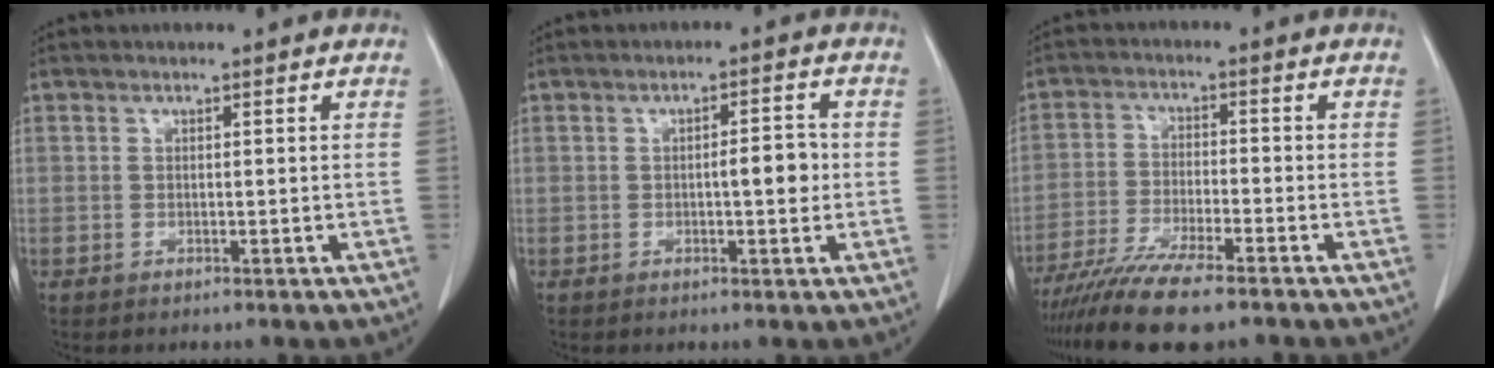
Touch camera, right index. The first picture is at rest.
{"total": 2.7, "force": [0.0, 0.7, 2.6], "torque": [-0.037, 0.003, 0.000]}
{"total": 11.2, "force": [-8.9, 1.2, 6.6], "torque": [-0.112, -0.024, -0.151]}